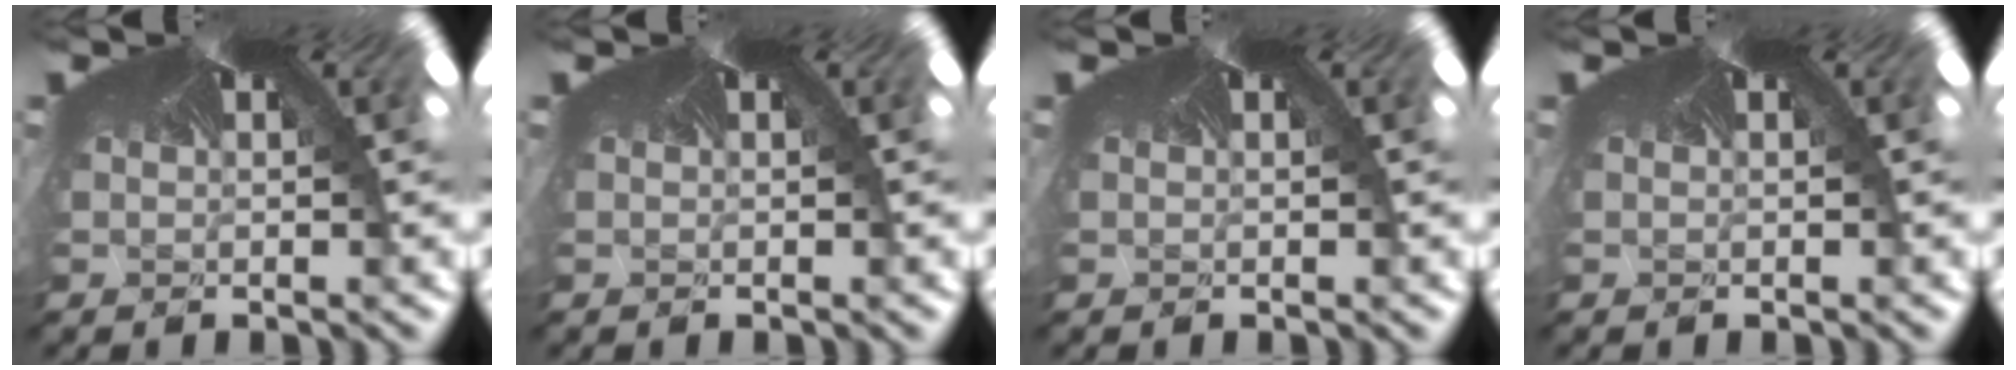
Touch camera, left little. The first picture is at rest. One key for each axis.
{"total": 0.0}
{"total": 0.0}
{"total": 0.0}